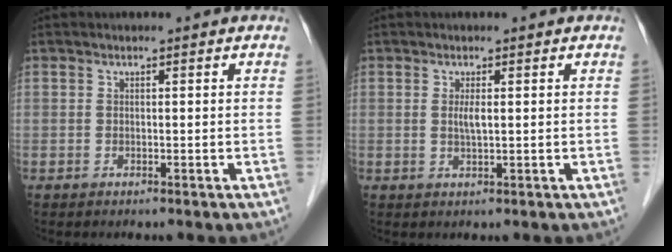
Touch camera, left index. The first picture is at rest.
{"total": 1.6, "force": [0.3, 0.1, 1.5], "torque": [-0.035, -0.001, 0.006]}